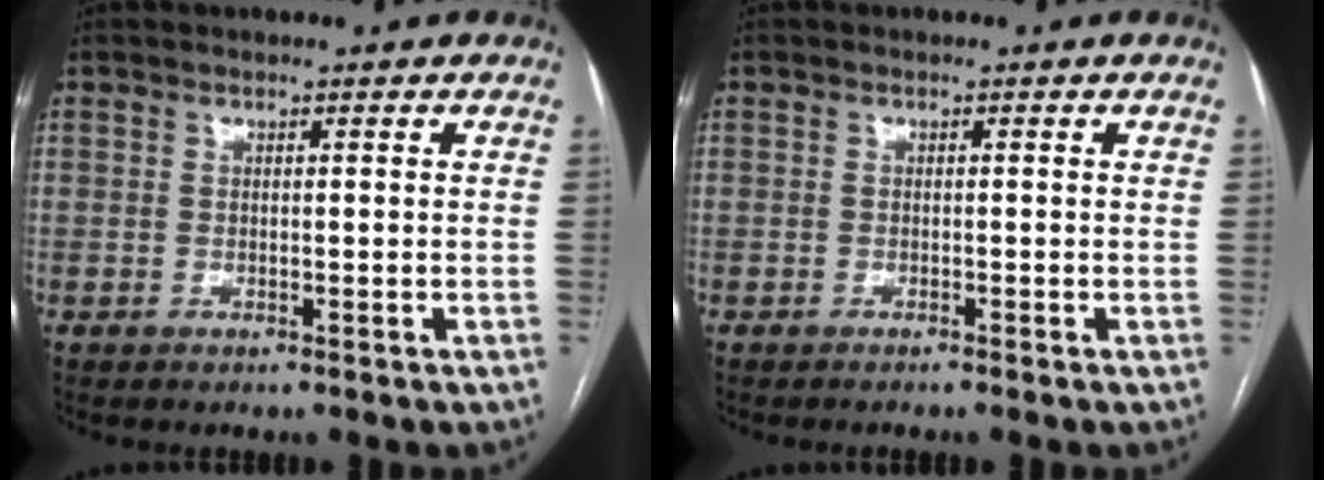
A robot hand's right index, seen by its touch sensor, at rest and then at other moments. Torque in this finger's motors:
{"motor_torque": [-0.02, 0.06, -0.06, 0.01]}